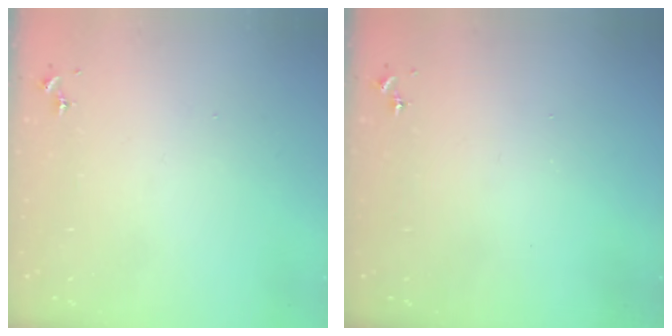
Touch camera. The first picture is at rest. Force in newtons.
{"total": 0.0}